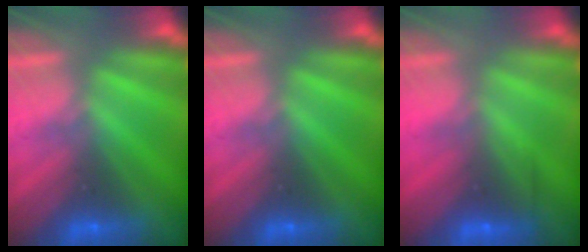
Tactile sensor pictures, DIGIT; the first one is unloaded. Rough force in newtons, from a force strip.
{"total": 0.0}
{"total": 2.2}